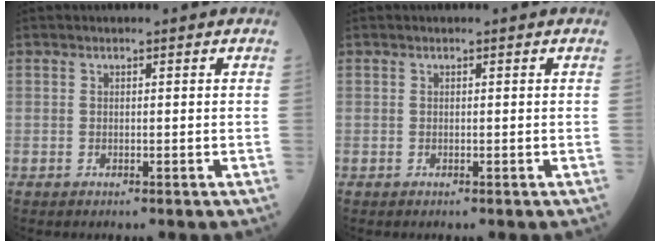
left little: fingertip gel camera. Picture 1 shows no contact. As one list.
[{"total": 0.0}]